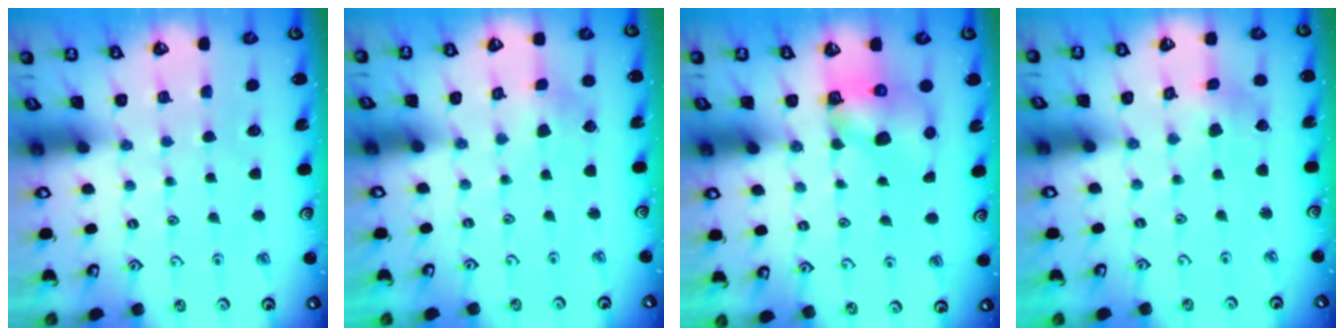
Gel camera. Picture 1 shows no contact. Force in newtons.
{"total": 3.4, "press": 3.3, "slide": 0.6}
{"total": 9.3, "press": 9.3, "slide": 0.7}
{"total": 2.2, "press": 2.2, "slide": 0.1}